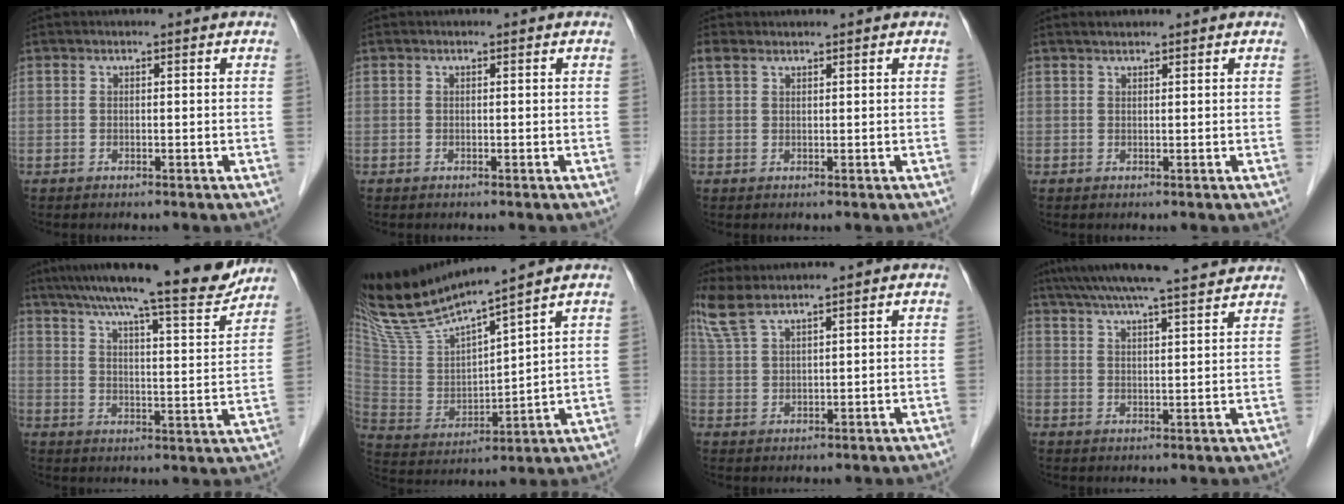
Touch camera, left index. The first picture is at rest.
{"total": 0.0}
{"total": 1.7, "force": [1.4, 0.6, 0.6], "torque": [-0.021, 0.021, 0.032]}
{"total": 1.0, "force": [0.9, 0.2, 0.3], "torque": [-0.013, 0.008, 0.020]}
{"total": 18.9, "force": [16.5, 1.0, 9.2], "torque": [-0.141, -0.009, 0.232]}
{"total": 14.9, "force": [13.2, -0.2, 6.9], "torque": [-0.143, -0.007, 0.261]}
{"total": 5.6, "force": [5.0, 0.5, 2.6], "torque": [-0.071, 0.017, 0.109]}
{"total": 18.2, "force": [16.2, 1.1, 8.0], "torque": [-0.140, 0.037, 0.229]}